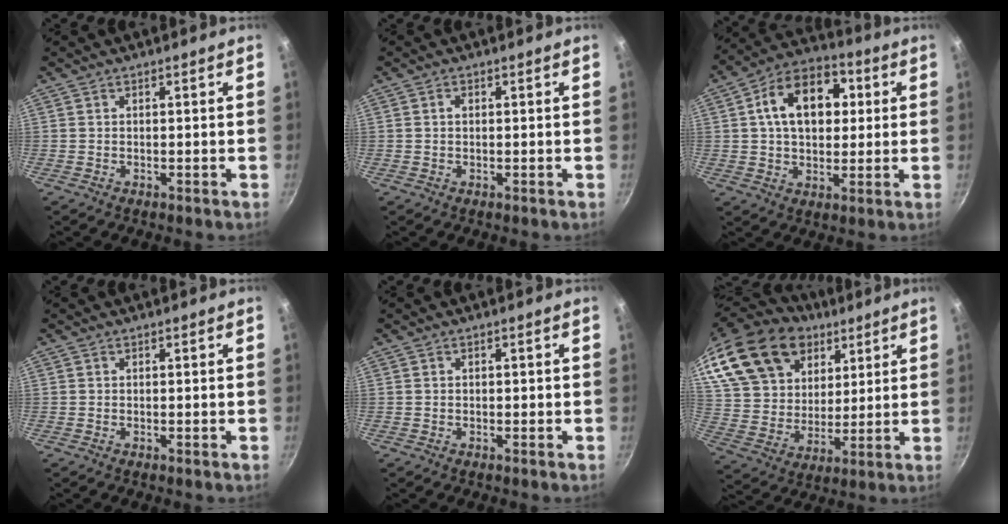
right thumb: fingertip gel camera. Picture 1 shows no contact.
{"total": 0.9, "force": [0.1, 0.7, 0.6], "torque": [-0.009, 0.005, 0.002]}
{"total": 15.6, "force": [3.3, 10.6, 11.0], "torque": [-0.140, 0.019, 0.038]}
{"total": 0.8, "force": [-0.3, 0.5, 0.5], "torque": [-0.008, 0.001, -0.007]}
{"total": 0.0}
{"total": 27.3, "force": [15.5, 17.9, 13.5], "torque": [-0.265, -0.017, 0.296]}